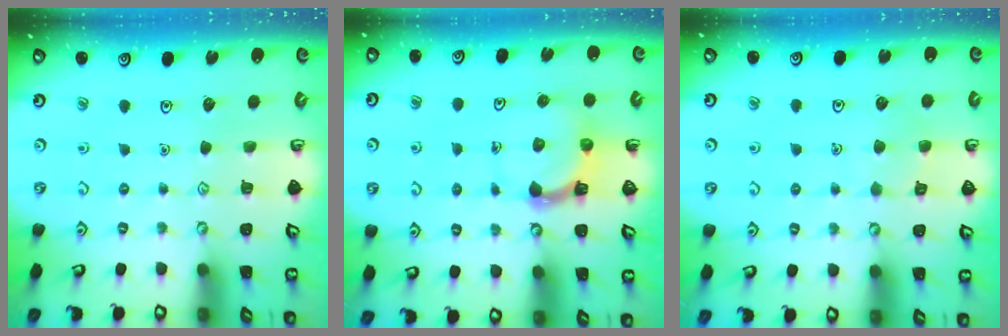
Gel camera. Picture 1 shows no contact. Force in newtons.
{"total": 5.7, "press": 5.6, "slide": 1.1}
{"total": 5.5, "press": 5.5, "slide": 0.5}